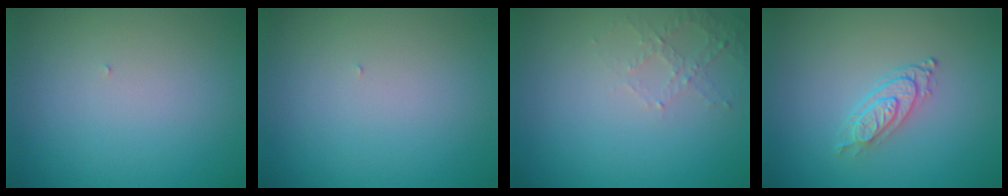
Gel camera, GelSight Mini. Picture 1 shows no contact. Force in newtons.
{"total": 0.0}
{"total": 1.8, "press": 1.7, "slide": 0.5}
{"total": 2.8, "press": 2.2, "slide": 1.7}